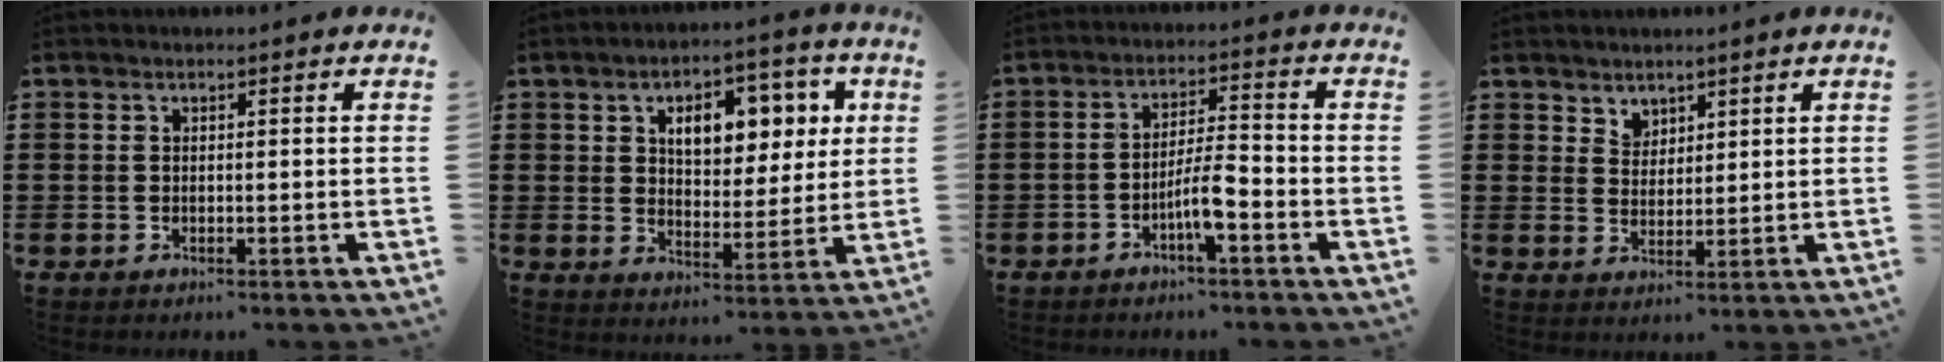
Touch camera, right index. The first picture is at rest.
{"total": 7.8, "force": [3.1, 4.5, 5.5], "torque": [-0.093, 0.001, 0.047]}
{"total": 5.7, "force": [-2.6, 1.2, 5.0], "torque": [-0.099, 0.002, -0.052]}
{"total": 3.1, "force": [2.6, 1.7, 0.0], "torque": [-0.011, 0.001, 0.050]}